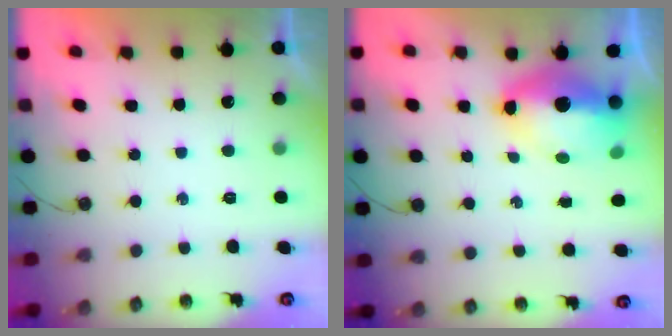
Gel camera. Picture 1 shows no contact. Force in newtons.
{"total": 12.8, "press": 12.8, "slide": 1.2}